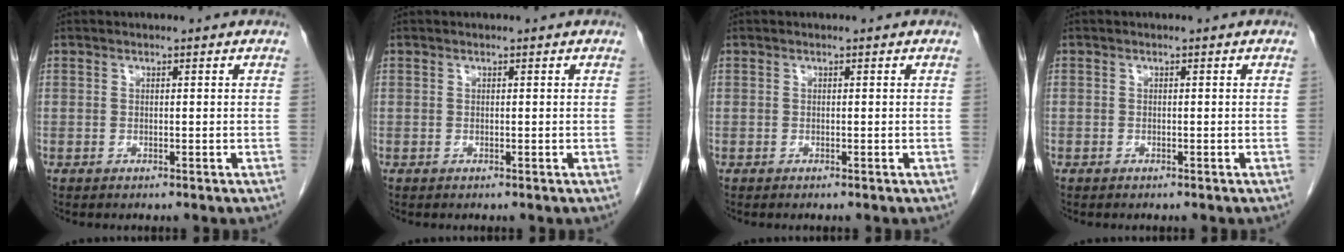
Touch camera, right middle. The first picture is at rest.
{"total": 0.0}
{"total": 0.0}
{"total": 0.0}